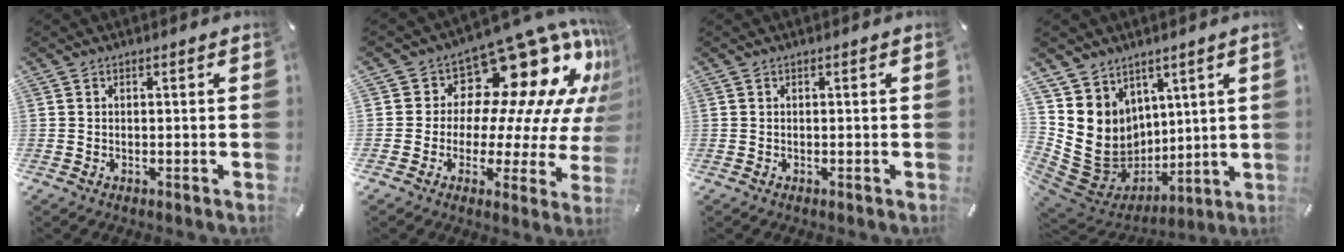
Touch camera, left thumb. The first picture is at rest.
{"total": 17.0, "force": [10.8, 9.2, 9.3], "torque": [-0.115, -0.113, 0.177]}
{"total": 0.0}
{"total": 12.6, "force": [2.5, 12.2, 2.3], "torque": [-0.041, -0.045, 0.068]}